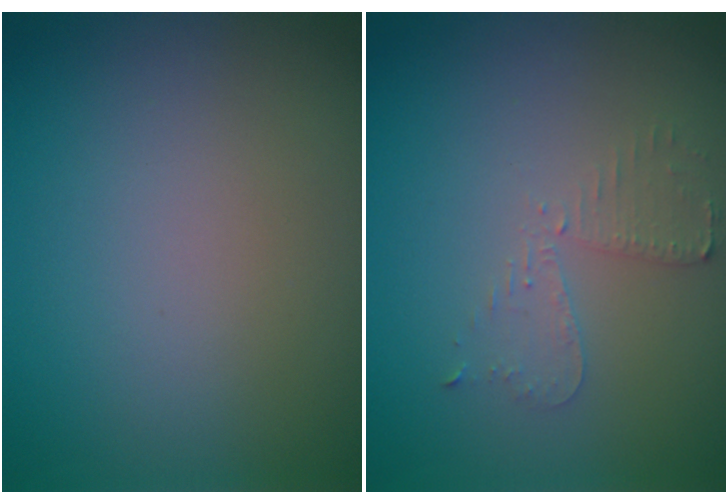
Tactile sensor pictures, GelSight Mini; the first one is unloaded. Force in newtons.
{"total": 2.2, "press": 2.2, "slide": 0.5}